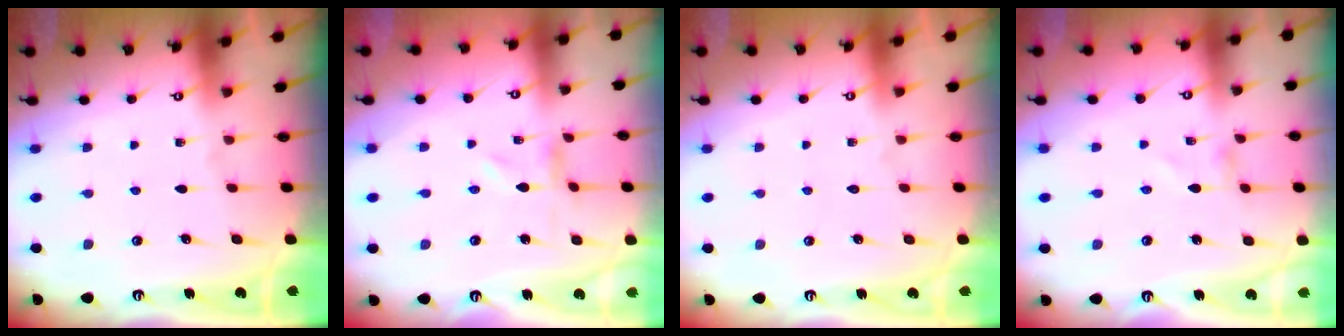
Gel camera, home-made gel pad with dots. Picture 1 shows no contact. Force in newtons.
{"total": 0.0}
{"total": 1.8, "press": 1.8, "slide": 0.1}
{"total": 1.1, "press": 1.1, "slide": 0.0}